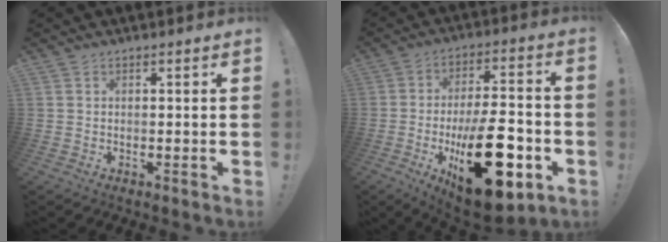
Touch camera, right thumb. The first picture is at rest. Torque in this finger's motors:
{"motor_torque": [2.04, 2.96, 2.77, 0.00, 1.05]}